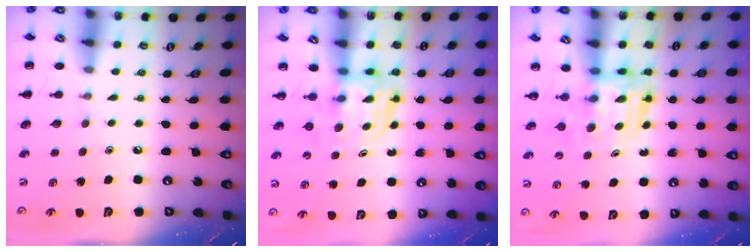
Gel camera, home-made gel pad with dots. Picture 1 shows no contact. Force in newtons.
{"total": 3.6, "press": 3.6, "slide": 0.2}
{"total": 3.1, "press": 3.1, "slide": 0.2}